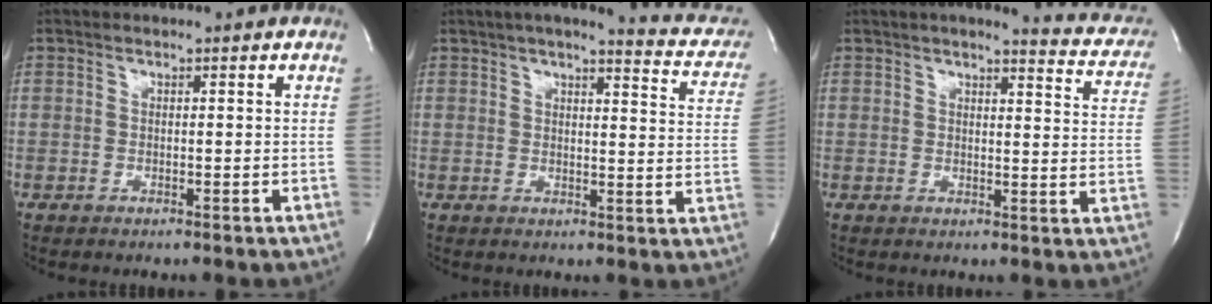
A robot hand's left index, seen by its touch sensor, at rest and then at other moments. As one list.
[{"total": 12.6, "force": [10.4, 2.4, 6.6], "torque": [-0.069, -0.015, 0.099]}, {"total": 9.1, "force": [8.0, 1.7, 4.0], "torque": [-0.034, -0.023, 0.065]}]